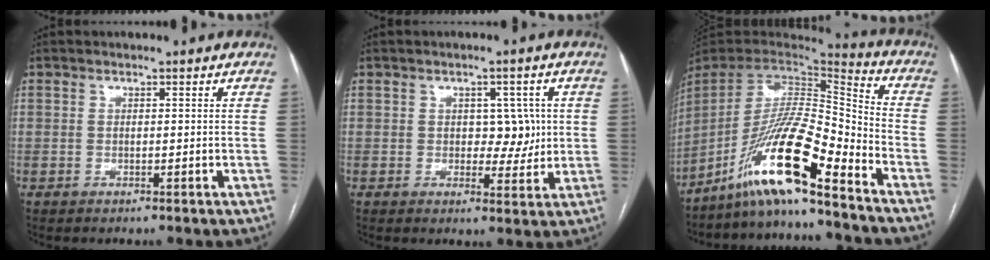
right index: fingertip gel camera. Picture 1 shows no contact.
{"total": 4.8, "force": [0.6, 2.8, 3.8], "torque": [-0.044, 0.006, 0.015]}
{"total": 16.4, "force": [-11.8, 0.5, 11.4], "torque": [-0.222, 0.005, -0.215]}